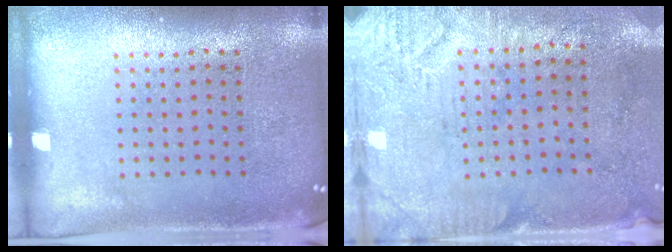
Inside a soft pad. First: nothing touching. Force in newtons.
{"total": 3.0, "press": 2.5, "slide": 1.8}